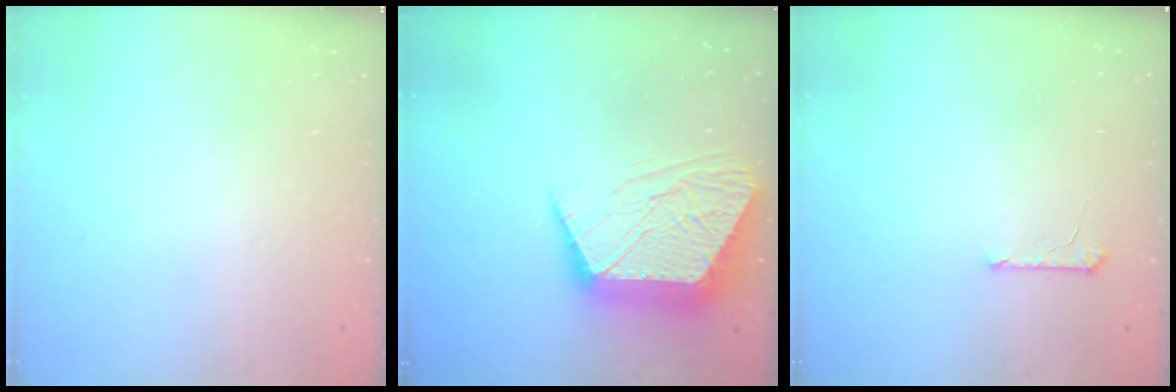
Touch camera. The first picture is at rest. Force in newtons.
{"total": 18.1, "press": 18.1, "slide": 1.2}
{"total": 5.5, "press": 5.5, "slide": 0.6}